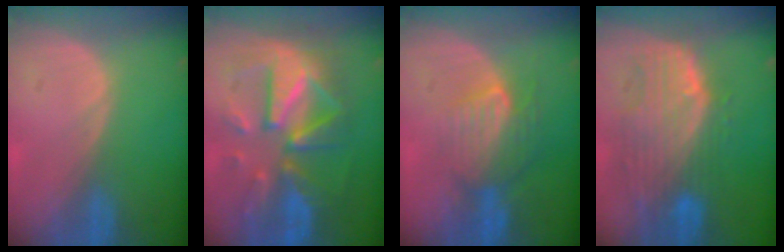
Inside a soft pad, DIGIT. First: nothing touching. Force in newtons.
{"total": 12.4, "press": 12.3, "slide": 1.2}
{"total": 7.6, "press": 7.2, "slide": 2.2}
{"total": 10.5, "press": 9.1, "slide": 5.3}